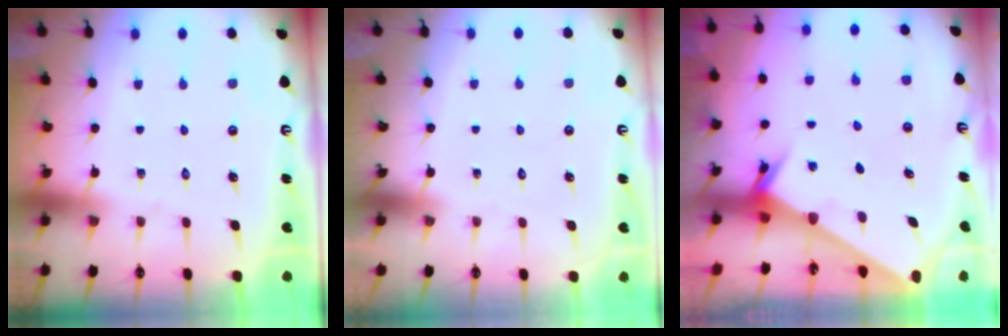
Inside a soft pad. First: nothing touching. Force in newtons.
{"total": 1.7, "press": 1.6, "slide": 0.2}
{"total": 2.5, "press": 2.5, "slide": 0.2}